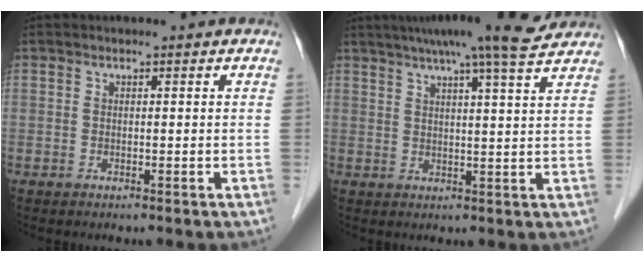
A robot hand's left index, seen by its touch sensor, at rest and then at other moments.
{"total": 12.7, "force": [10.6, -0.3, 7.0], "torque": [-0.114, 0.017, 0.135]}